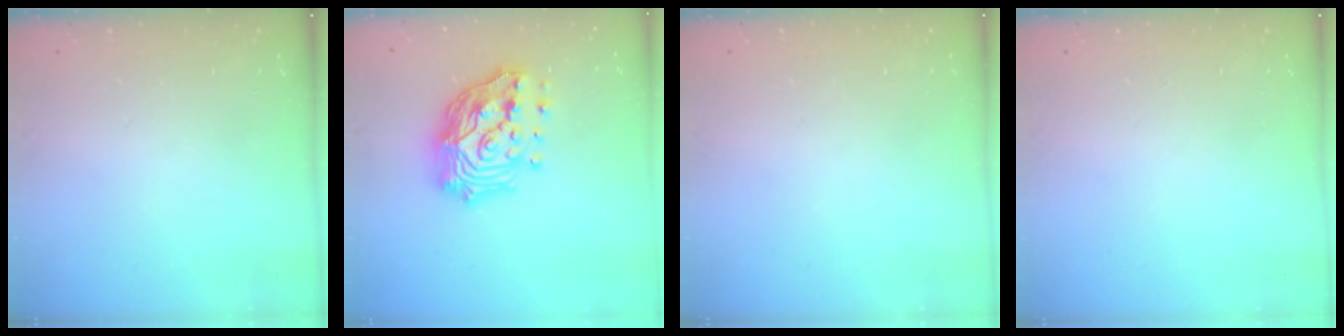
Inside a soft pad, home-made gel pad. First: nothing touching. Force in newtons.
{"total": 22.7, "press": 22.6, "slide": 1.9}
{"total": 0.0}
{"total": 0.0}